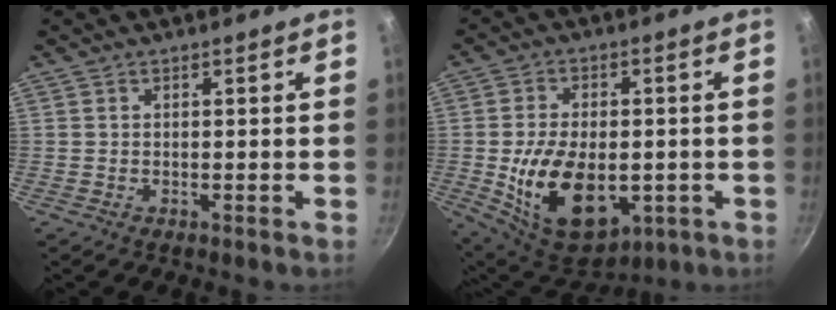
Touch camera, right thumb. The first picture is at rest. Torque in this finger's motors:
{"motor_torque": [-0.47, 1.25, 0.80, 0.90, 0.34]}